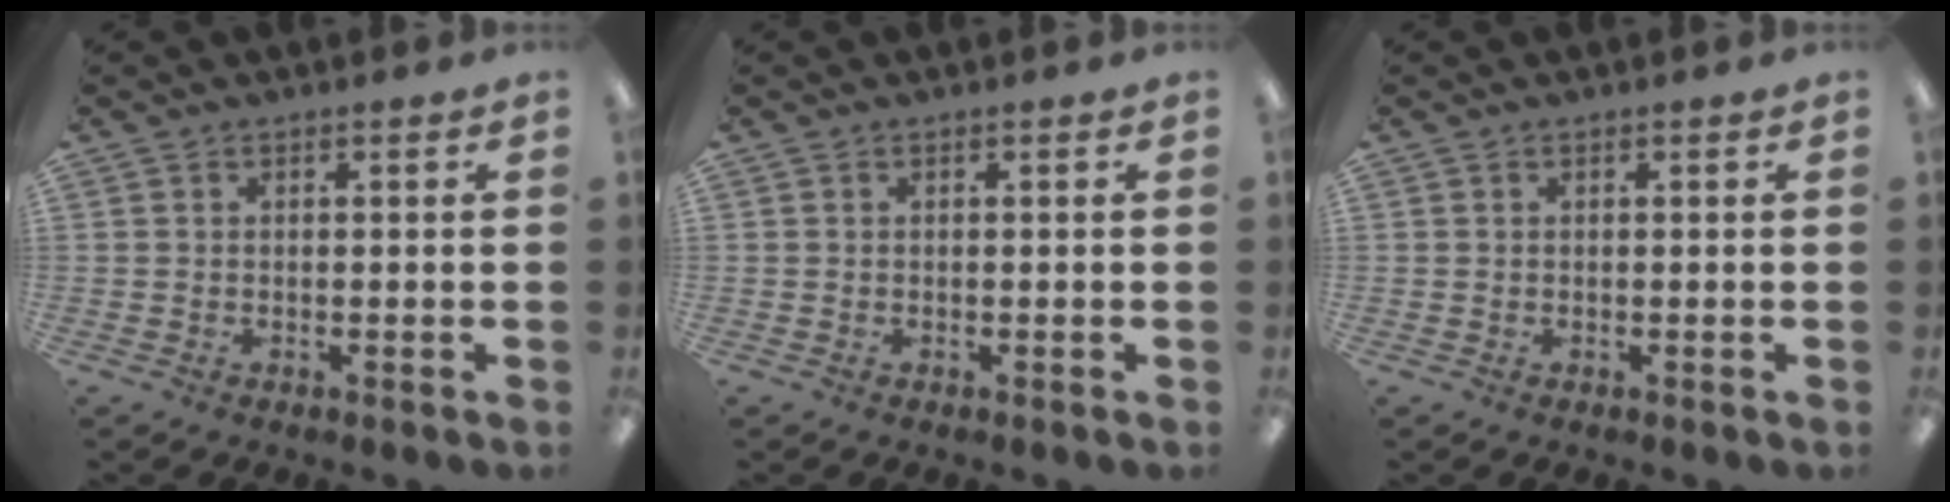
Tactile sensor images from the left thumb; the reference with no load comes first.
{"total": 0.0}
{"total": 0.0}